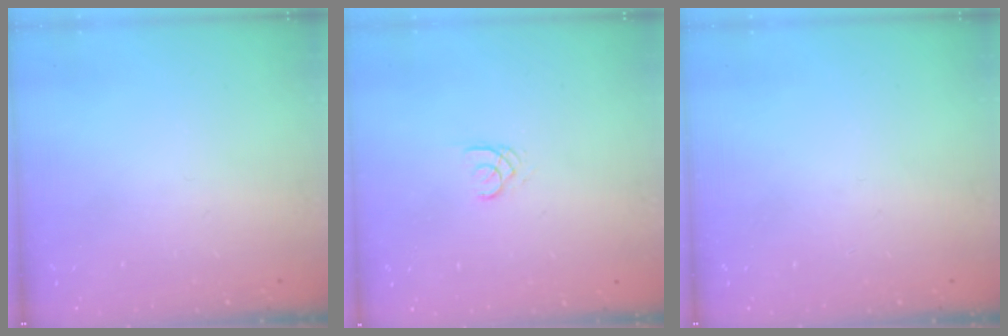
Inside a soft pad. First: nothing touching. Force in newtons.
{"total": 1.7, "press": 1.7, "slide": 0.2}
{"total": 0.0}